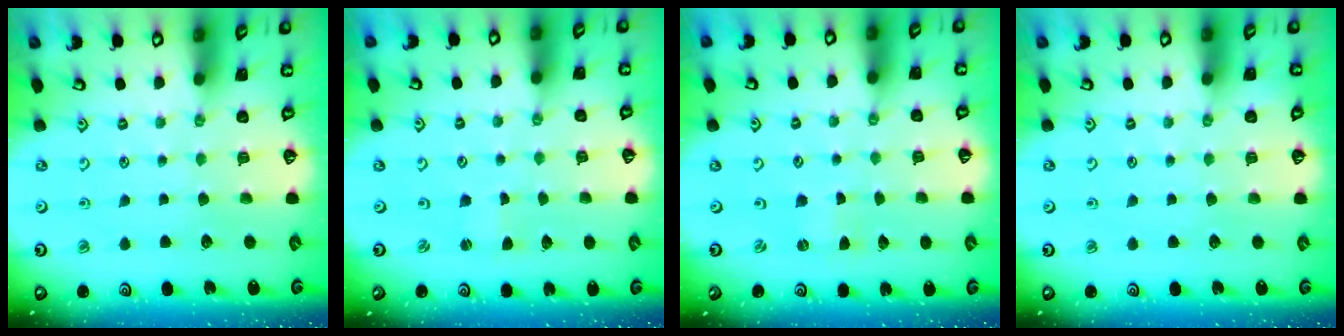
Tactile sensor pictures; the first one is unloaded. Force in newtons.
{"total": 0.0}
{"total": 0.5, "press": 0.4, "slide": 0.3}
{"total": 0.0}